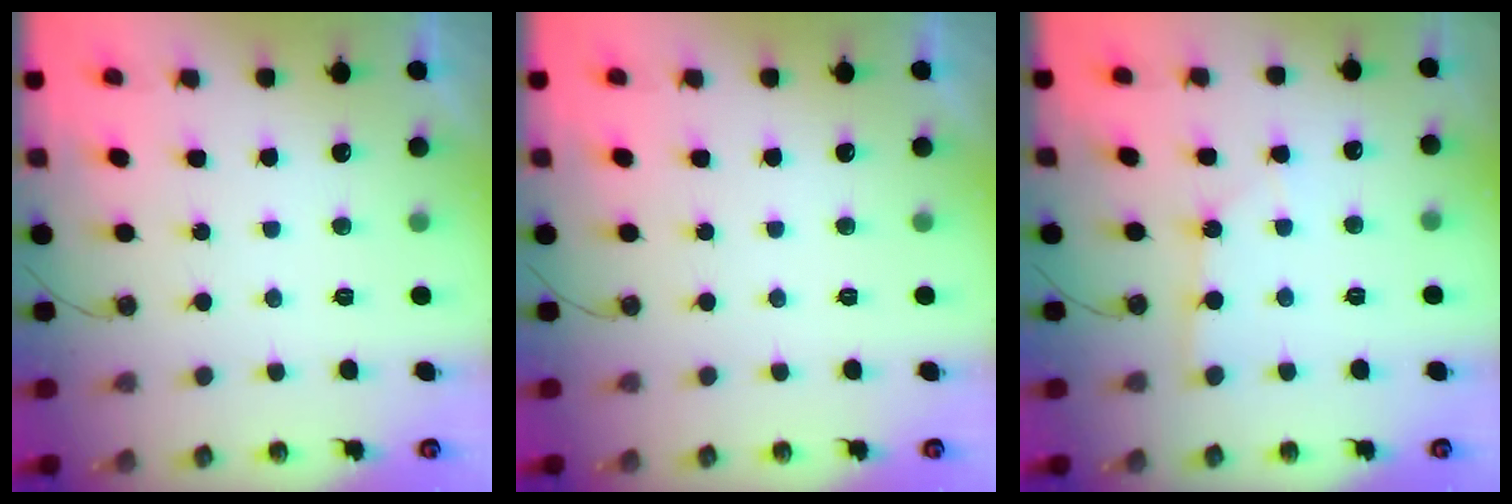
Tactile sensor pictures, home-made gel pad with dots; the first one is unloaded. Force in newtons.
{"total": 0.0}
{"total": 1.5, "press": 1.5, "slide": 0.2}